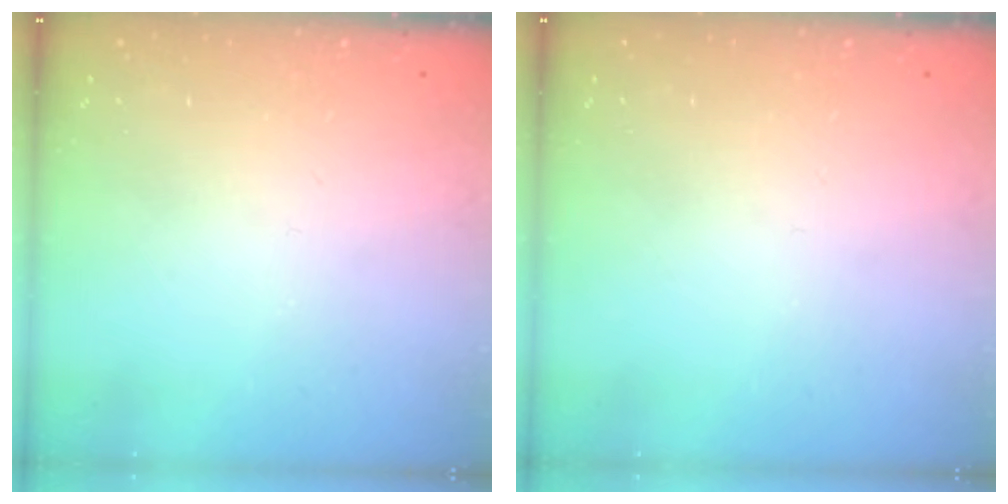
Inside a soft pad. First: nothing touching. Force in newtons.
{"total": 0.0}